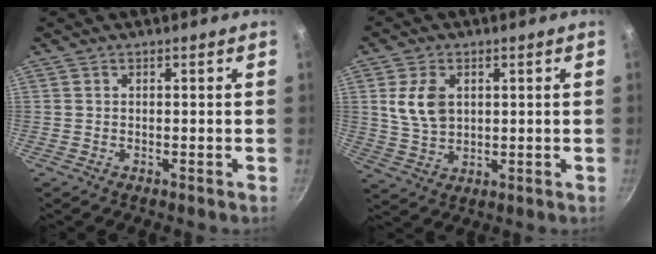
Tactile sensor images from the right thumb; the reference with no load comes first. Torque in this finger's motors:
{"motor_torque": [-0.43, 0.75, 0.75, 0.48, 0.06]}